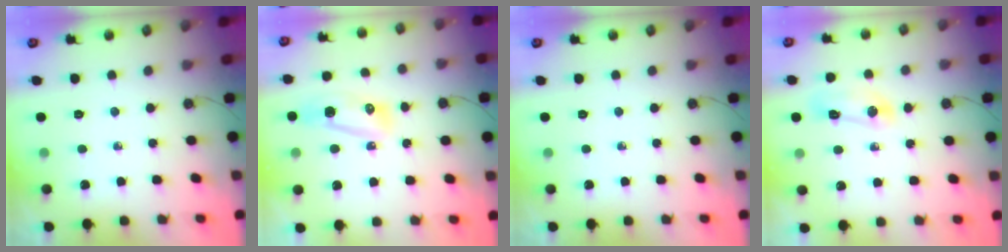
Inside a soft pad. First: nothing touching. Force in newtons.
{"total": 7.9, "press": 7.8, "slide": 1.5}
{"total": 0.0}
{"total": 7.2, "press": 7.1, "slide": 0.9}